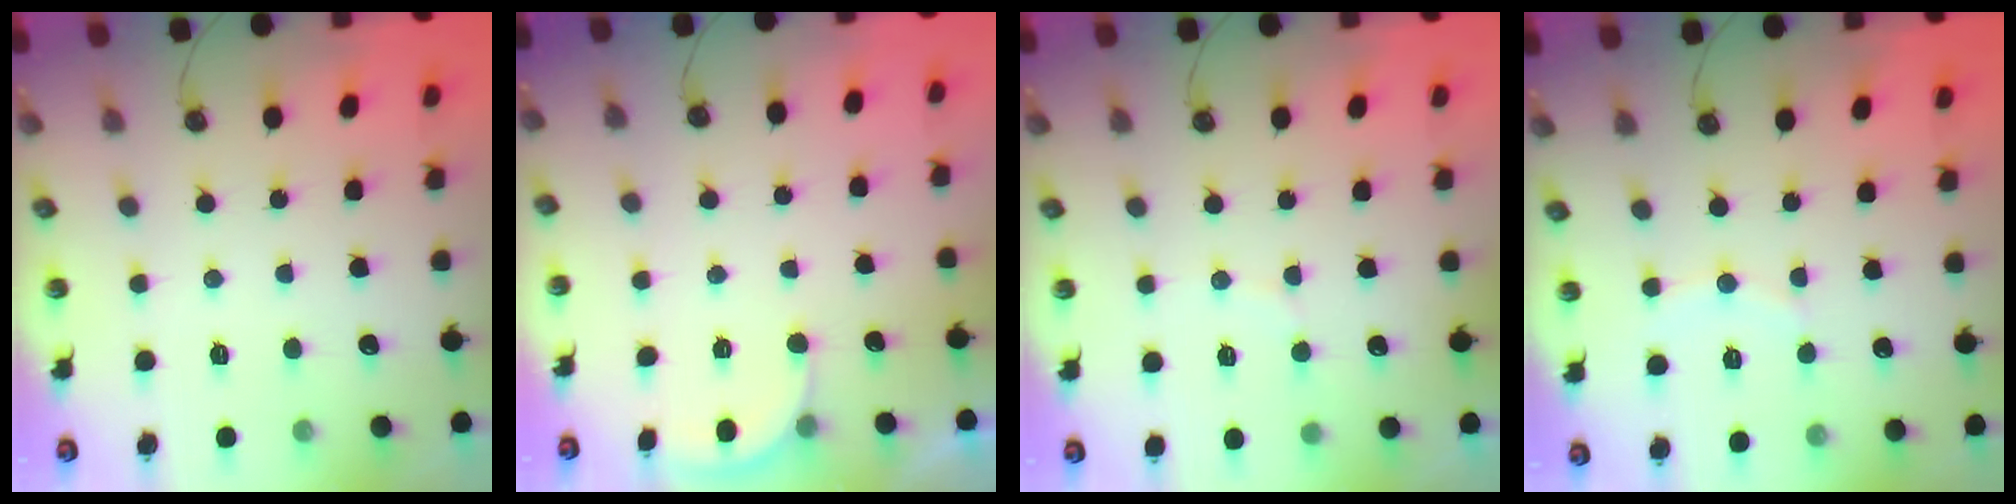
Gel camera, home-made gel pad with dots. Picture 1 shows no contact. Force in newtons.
{"total": 2.6, "press": 2.5, "slide": 0.6}
{"total": 4.8, "press": 4.7, "slide": 0.7}
{"total": 6.4, "press": 6.4, "slide": 0.6}